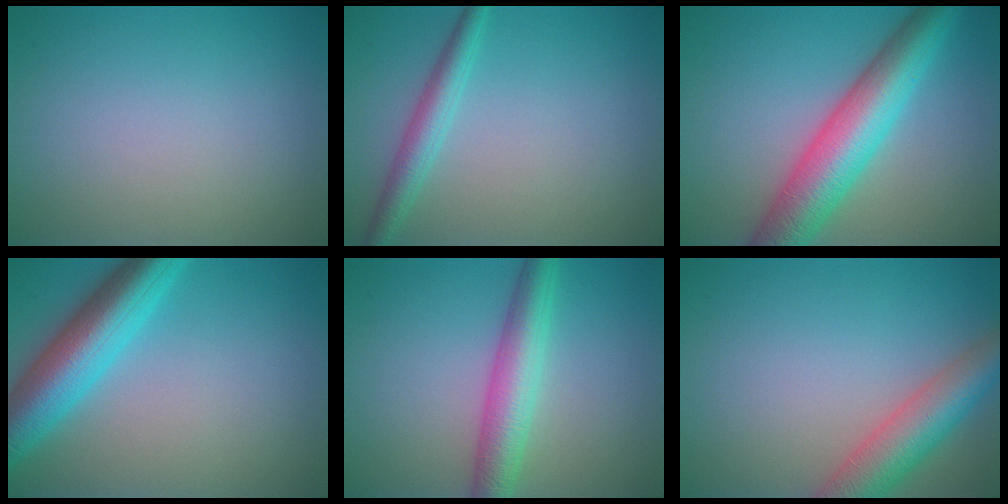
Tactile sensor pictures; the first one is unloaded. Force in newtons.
{"total": 2.8, "press": 2.8, "slide": 0.1}
{"total": 8.5, "press": 8.5, "slide": 0.1}
{"total": 7.7, "press": 7.7, "slide": 0.3}
{"total": 4.9, "press": 4.9, "slide": 0.1}
{"total": 5.8, "press": 5.8, "slide": 0.4}